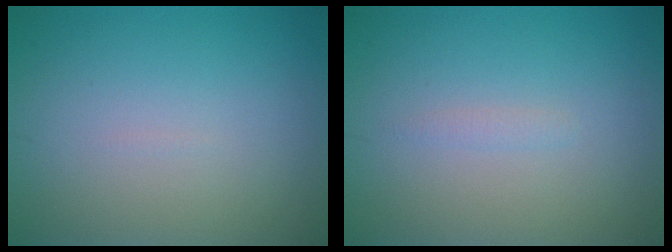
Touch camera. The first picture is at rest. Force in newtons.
{"total": 0.6, "press": 0.6, "slide": 0.1}